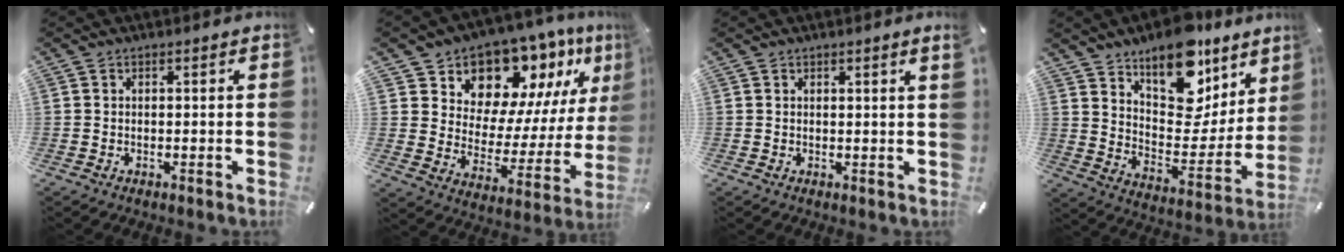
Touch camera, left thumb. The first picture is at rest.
{"total": 14.2, "force": [11.4, 8.0, 2.9], "torque": [-0.045, -0.120, 0.201]}
{"total": 1.1, "force": [0.7, -0.2, 0.9], "torque": [-0.016, -0.003, 0.011]}
{"total": 17.3, "force": [13.1, 8.9, 7.1], "torque": [-0.101, -0.110, 0.230]}